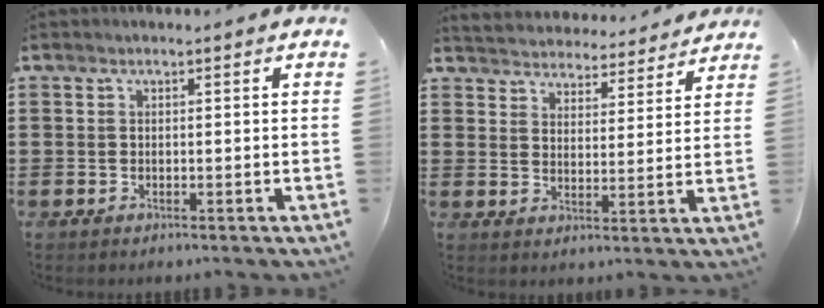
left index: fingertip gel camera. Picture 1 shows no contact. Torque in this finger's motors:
{"motor_torque": [1.07, -1.07, 0.46, 0.05]}